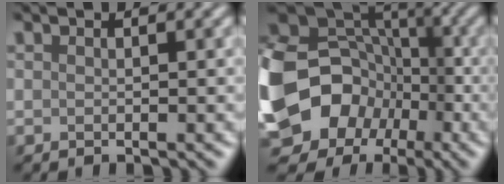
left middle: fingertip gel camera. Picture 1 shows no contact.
{"total": 18.3, "force": [-4.7, 15.5, 8.5], "torque": [-0.189, -0.022, -0.108]}